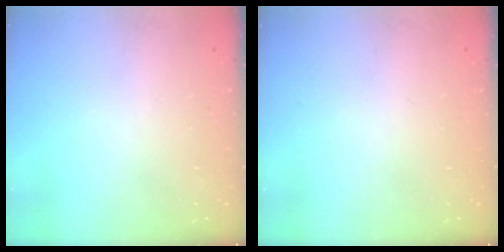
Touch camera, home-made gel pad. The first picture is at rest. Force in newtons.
{"total": 0.0}